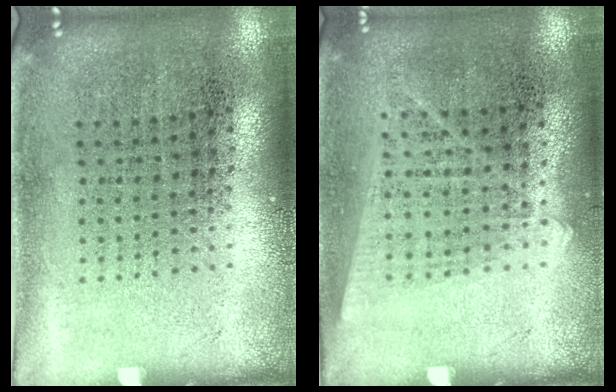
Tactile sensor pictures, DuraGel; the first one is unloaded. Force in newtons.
{"total": 1.2, "press": 1.0, "slide": 0.5}